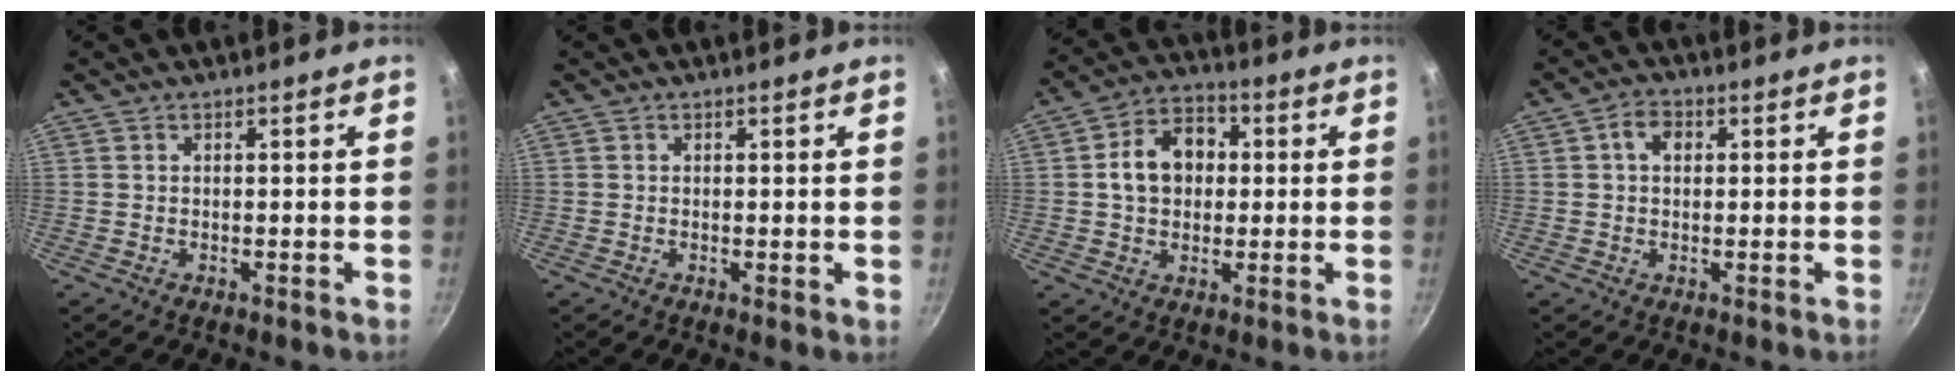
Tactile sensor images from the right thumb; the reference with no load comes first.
{"total": 0.5, "force": [0.2, 0.3, 0.4], "torque": [-0.005, -0.006, 0.000]}
{"total": 10.7, "force": [1.2, 8.2, 6.8], "torque": [-0.079, 0.022, 0.007]}
{"total": 4.0, "force": [0.8, 2.9, 2.6], "torque": [-0.031, 0.007, 0.007]}